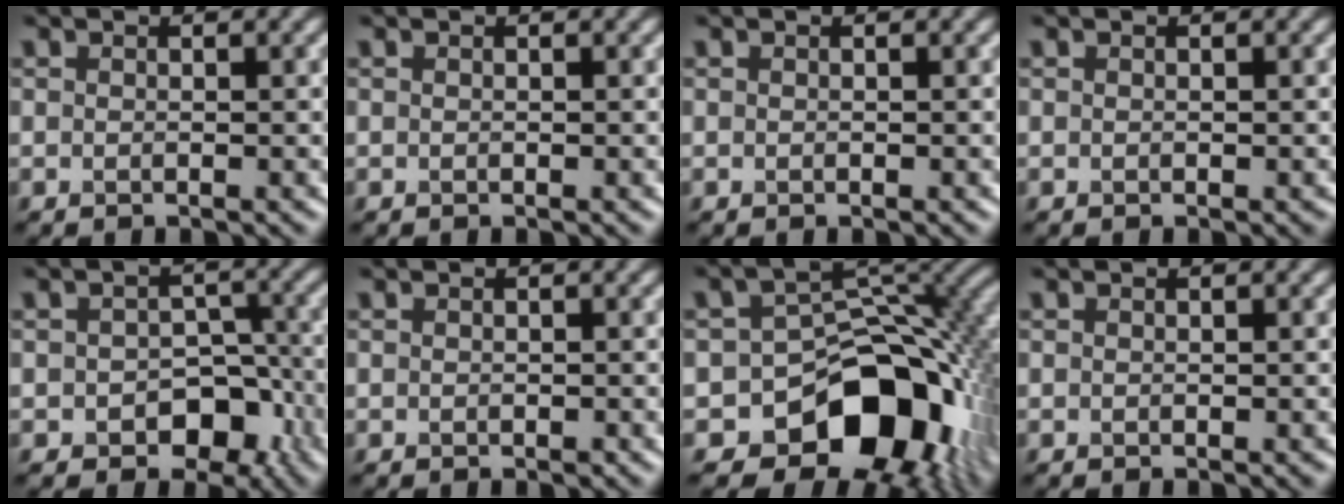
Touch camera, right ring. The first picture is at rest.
{"total": 0.0}
{"total": 0.0}
{"total": 0.0}
{"total": 5.6, "force": [-2.3, 4.0, 3.2], "torque": [-0.029, -0.010, -0.030]}
{"total": 0.0}
{"total": 13.1, "force": [-6.4, 8.7, 7.4], "torque": [-0.087, -0.002, -0.111]}
{"total": 0.0}